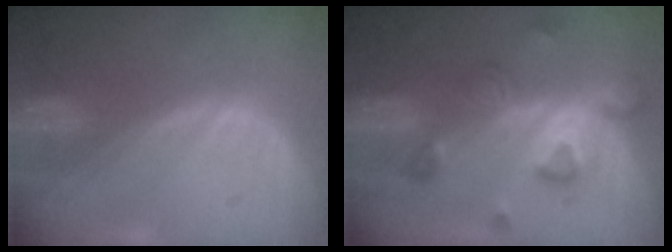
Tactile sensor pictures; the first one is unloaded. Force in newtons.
{"total": 7.8, "press": 6.9, "slide": 3.6}